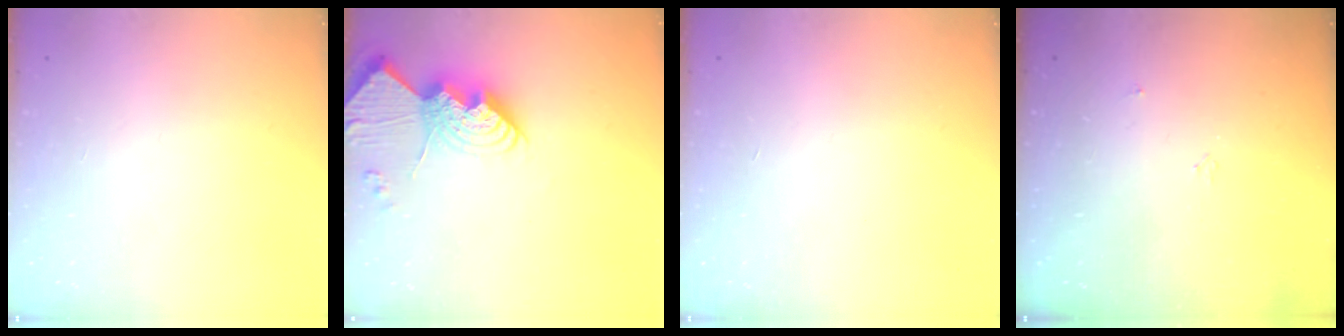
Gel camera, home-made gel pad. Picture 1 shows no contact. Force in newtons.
{"total": 15.8, "press": 15.8, "slide": 1.3}
{"total": 0.0}
{"total": 2.7, "press": 2.7, "slide": 0.5}